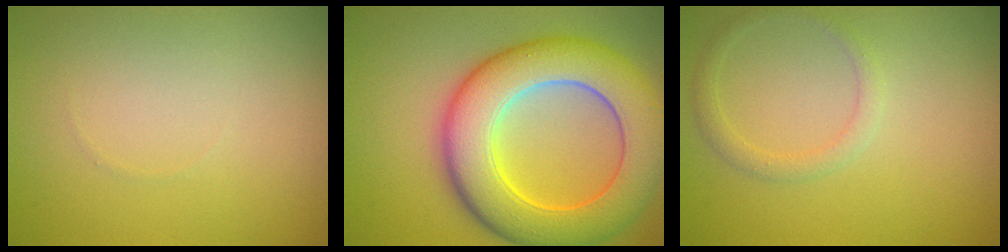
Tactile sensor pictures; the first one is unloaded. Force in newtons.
{"total": 10.0, "press": 10.0, "slide": 0.4}
{"total": 1.5, "press": 1.5, "slide": 0.1}